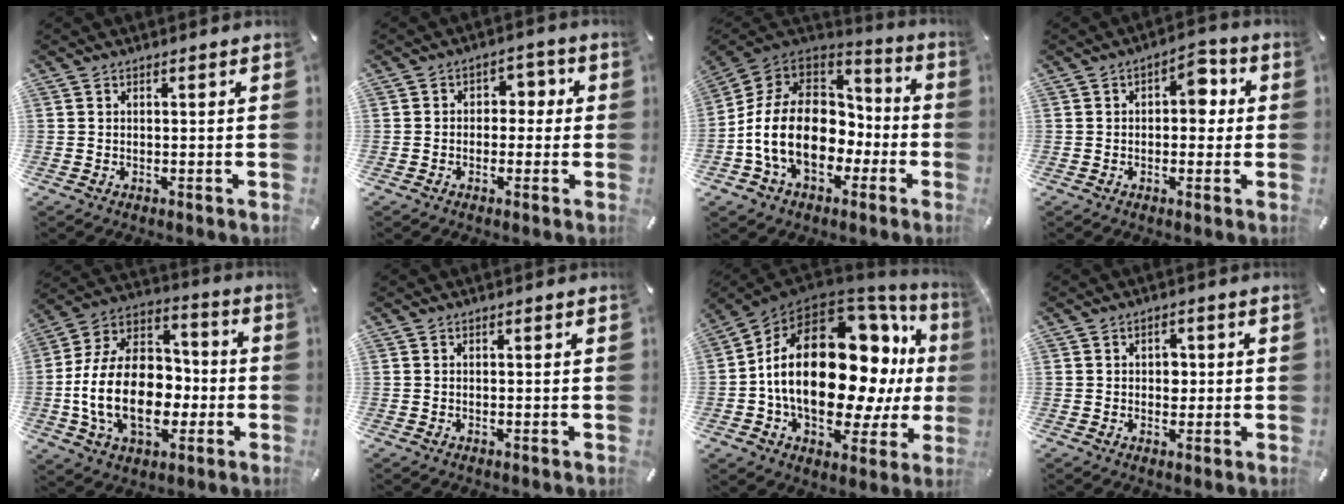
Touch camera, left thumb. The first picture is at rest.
{"total": 3.9, "force": [-1.5, 3.3, 1.5], "torque": [-0.024, 0.016, -0.035]}
{"total": 18.2, "force": [-3.7, 14.2, 10.9], "torque": [-0.224, 0.016, -0.058]}
{"total": 6.3, "force": [0.5, 3.9, 4.9], "torque": [-0.048, 0.000, -0.005]}
{"total": 21.0, "force": [-4.5, 14.7, 14.3], "torque": [-0.296, 0.018, -0.074]}
{"total": 0.0}
{"total": 28.6, "force": [1.8, 16.8, 23.1], "torque": [-0.427, -0.027, 0.042]}
{"total": 3.1, "force": [0.1, 2.4, 1.9], "torque": [-0.015, -0.003, -0.007]}